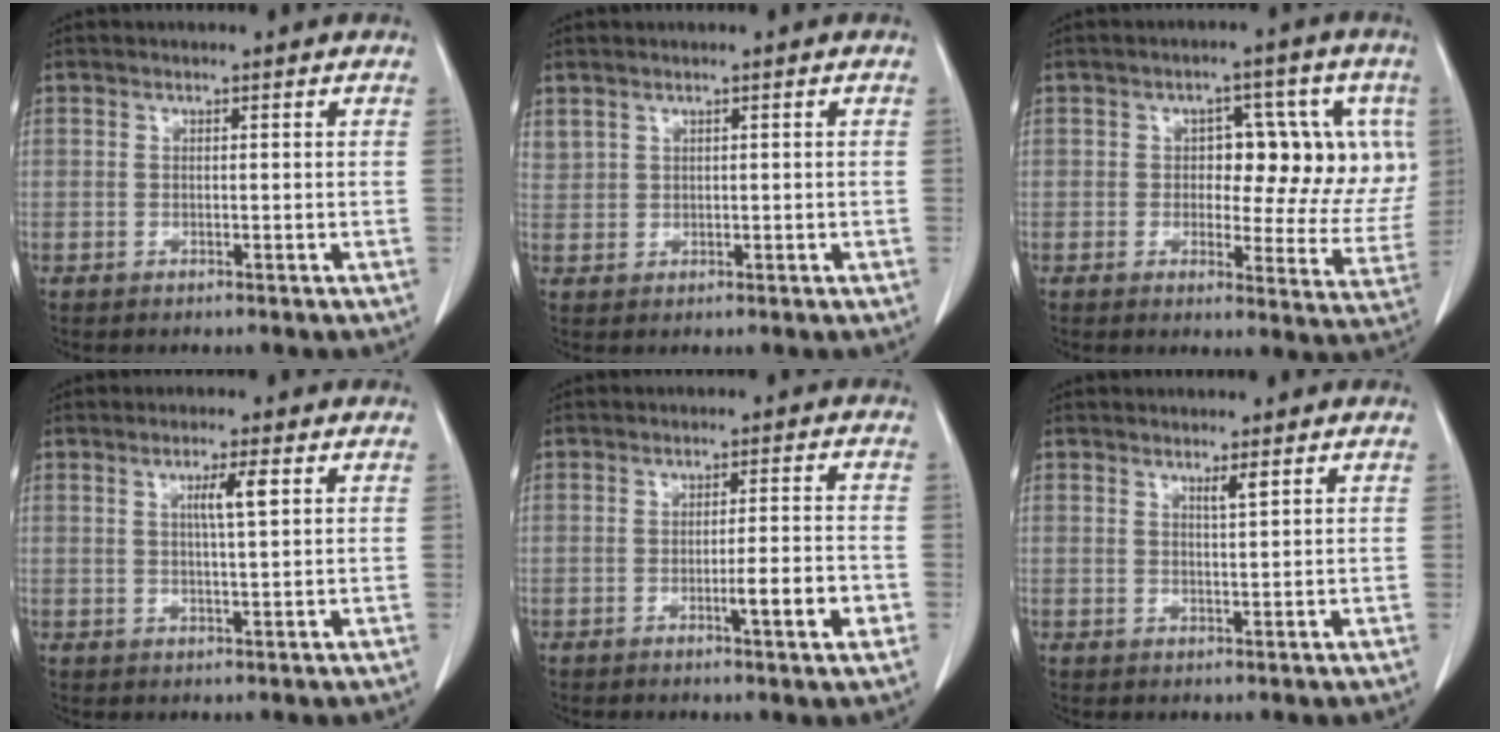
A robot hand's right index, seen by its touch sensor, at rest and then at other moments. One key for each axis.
{"total": 1.8, "fx": 1.3, "fy": 1.1, "fz": 0.6, "tx": -0.019, "ty": 0.014, "tz": 0.038}
{"total": 12.3, "fx": 2.3, "fy": 6.2, "fz": 10.3, "tx": -0.109, "ty": 0.015, "tz": 0.031}
{"total": 3.8, "fx": 1.2, "fy": 0.0, "fz": 3.6, "tx": -0.061, "ty": 0.000, "tz": 0.020}
{"total": 5.7, "fx": -2.1, "fy": 0.2, "fz": 5.3, "tx": -0.074, "ty": -0.002, "tz": -0.029}
{"total": 1.5, "fx": 1.0, "fy": -0.1, "fz": 1.1, "tx": -0.022, "ty": -0.004, "tz": 0.018}